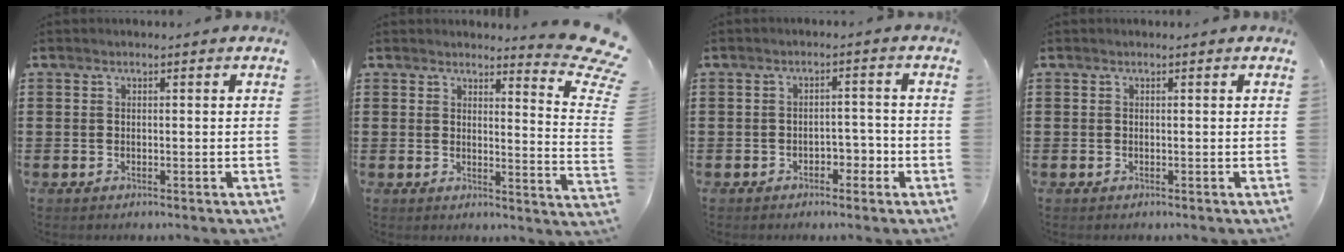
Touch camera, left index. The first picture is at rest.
{"total": 6.1, "force": [4.9, 0.3, 3.6], "torque": [-0.049, -0.041, 0.079]}
{"total": 2.9, "force": [-2.0, 1.4, 1.6], "torque": [-0.031, 0.006, -0.041]}
{"total": 0.0}